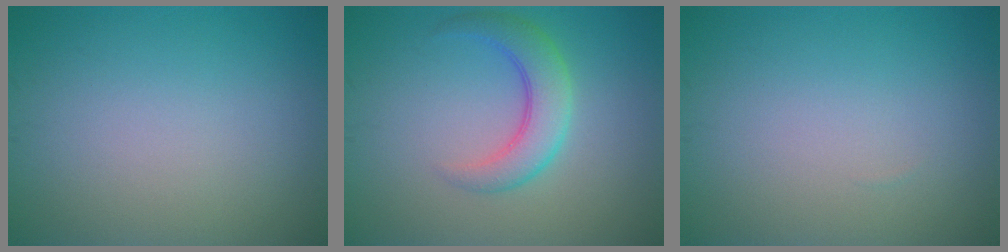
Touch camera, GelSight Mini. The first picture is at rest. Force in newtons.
{"total": 3.9, "press": 3.9, "slide": 0.1}
{"total": 0.0}